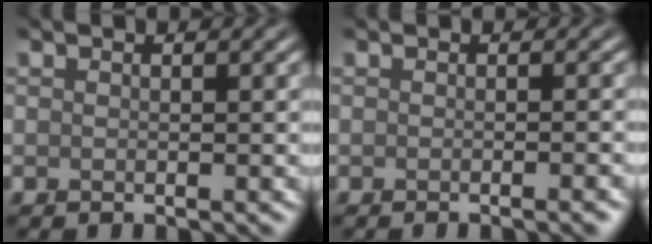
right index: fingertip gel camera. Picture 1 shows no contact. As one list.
[{"total": 2.1, "force": [-0.9, 0.6, 1.8], "torque": [-0.008, -0.001, -0.012]}]